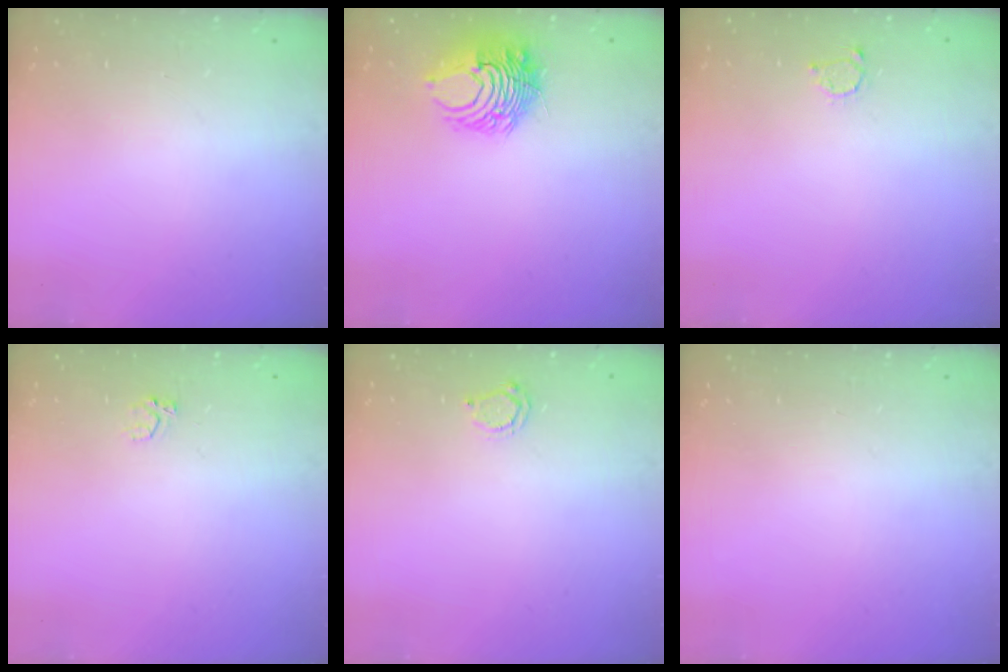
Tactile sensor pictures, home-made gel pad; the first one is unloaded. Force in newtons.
{"total": 8.8, "press": 8.8, "slide": 0.5}
{"total": 2.6, "press": 2.5, "slide": 0.4}
{"total": 2.4, "press": 2.3, "slide": 0.5}
{"total": 4.2, "press": 4.2, "slide": 0.2}
{"total": 0.0}